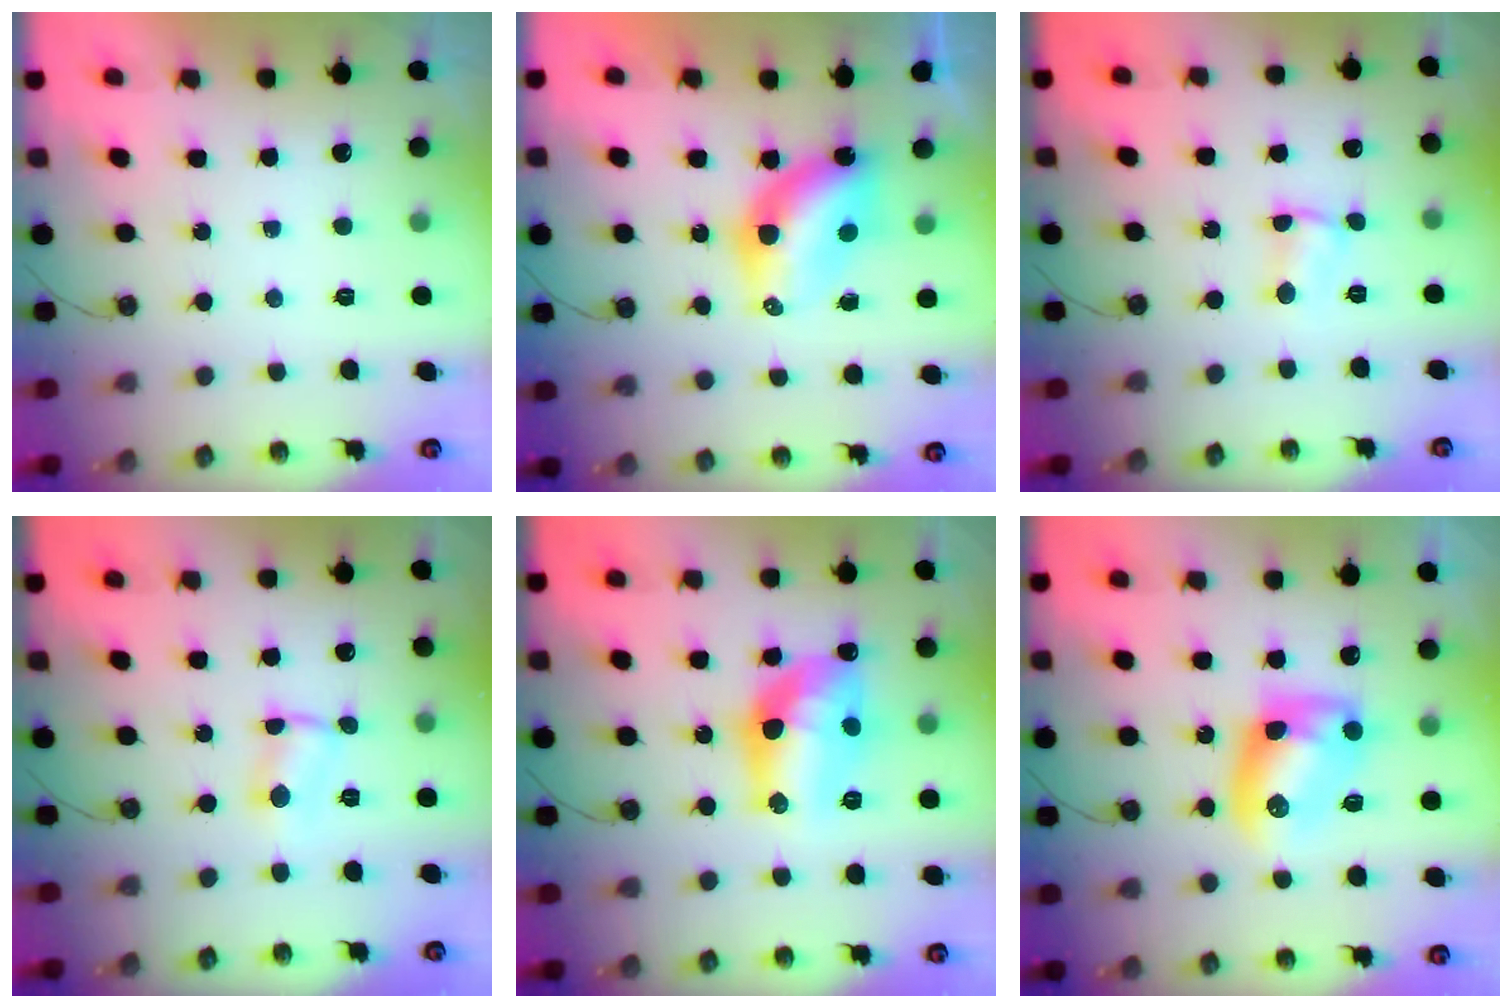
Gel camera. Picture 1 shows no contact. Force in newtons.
{"total": 9.1, "press": 9.1, "slide": 0.7}
{"total": 2.9, "press": 2.8, "slide": 0.3}
{"total": 3.0, "press": 3.0, "slide": 0.3}
{"total": 13.9, "press": 13.9, "slide": 0.9}
{"total": 10.7, "press": 10.7, "slide": 0.4}